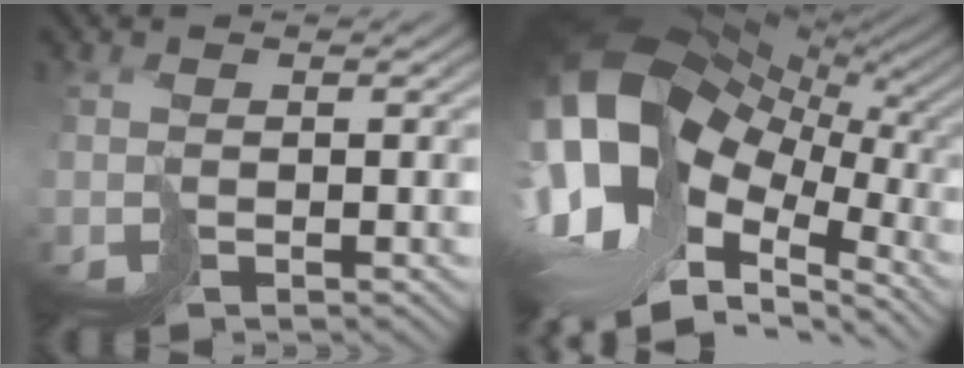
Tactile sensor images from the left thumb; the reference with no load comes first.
{"total": 20.4, "force": [-1.2, 14.4, 14.4], "torque": [-0.335, -0.013, 0.005]}